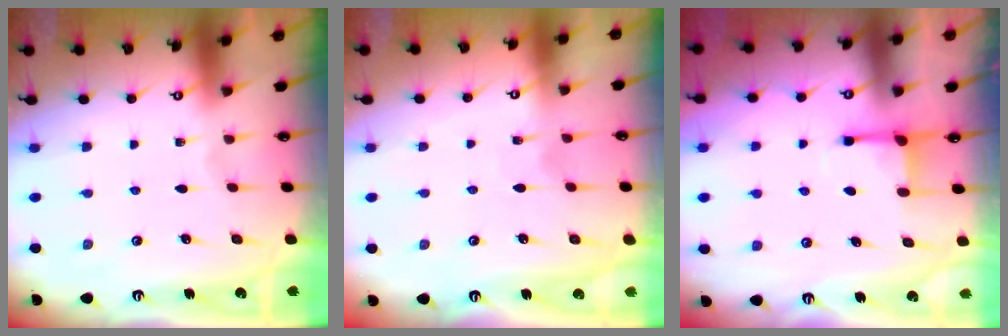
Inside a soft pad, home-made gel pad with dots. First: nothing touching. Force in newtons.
{"total": 5.8, "press": 5.8, "slide": 0.6}
{"total": 3.0, "press": 3.0, "slide": 0.4}